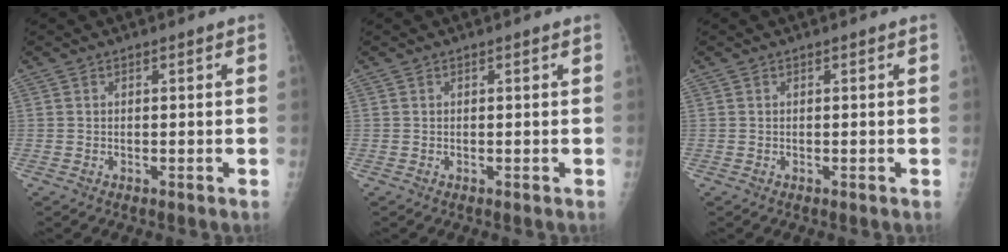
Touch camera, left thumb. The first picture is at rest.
{"total": 0.0}
{"total": 0.0}